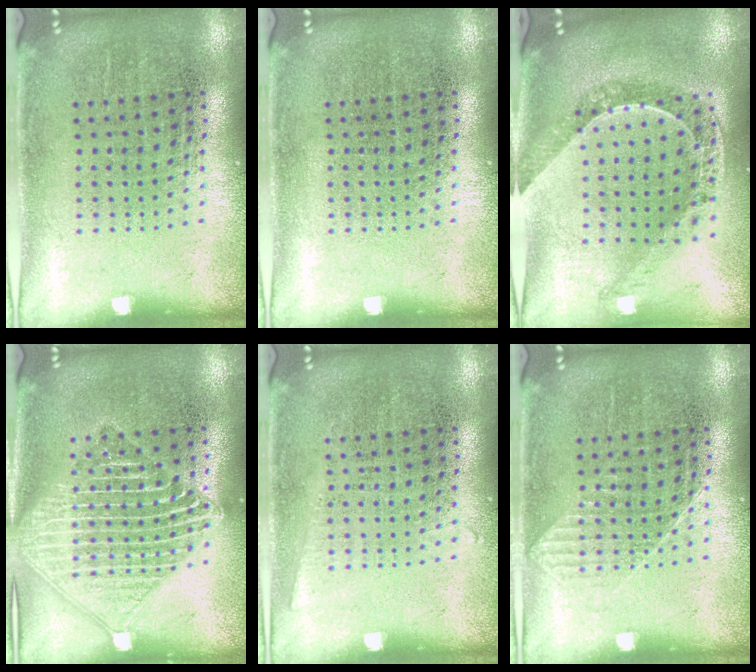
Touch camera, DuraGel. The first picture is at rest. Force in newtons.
{"total": 0.0}
{"total": 1.0, "press": 0.9, "slide": 0.2}
{"total": 3.2, "press": 3.1, "slide": 0.3}
{"total": 0.7, "press": 0.7, "slide": 0.0}
{"total": 1.0, "press": 1.0, "slide": 0.2}